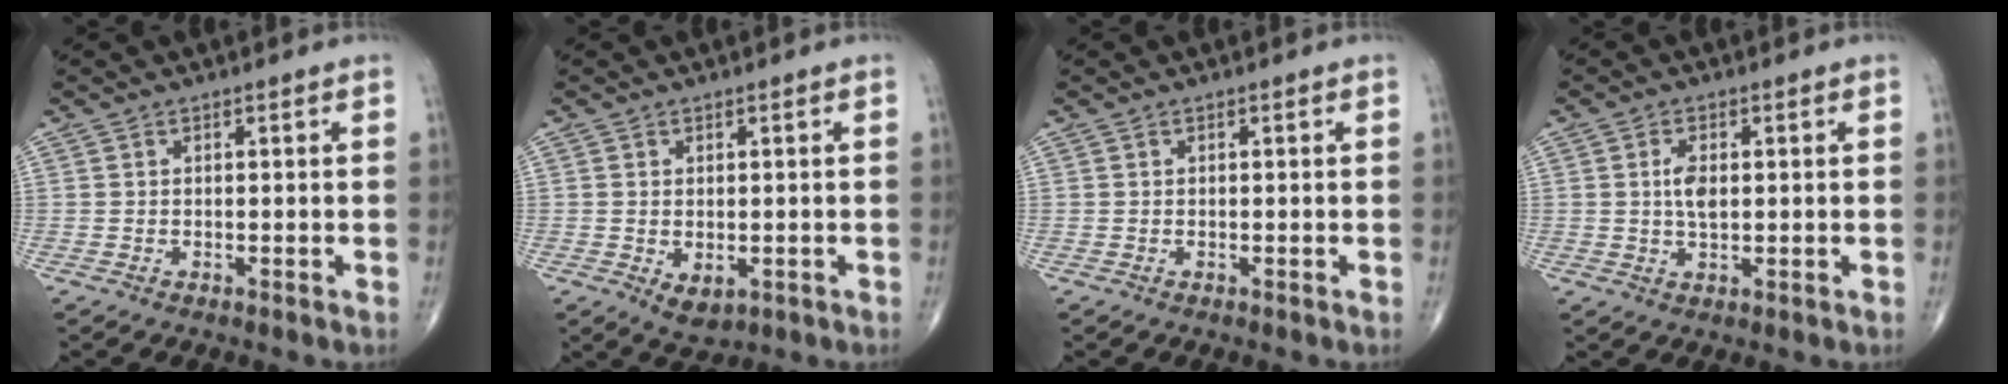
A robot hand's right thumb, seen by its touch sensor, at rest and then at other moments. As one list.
[{"total": 3.6, "force": [-0.7, 2.3, 2.7], "torque": [-0.036, -0.006, 0.001]}, {"total": 0.0}, {"total": 3.8, "force": [0.4, 2.0, 3.2], "torque": [-0.060, -0.002, 0.008]}]